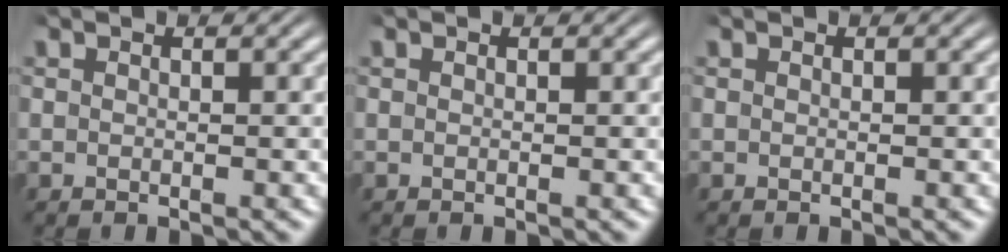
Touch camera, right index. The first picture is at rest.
{"total": 0.0}
{"total": 0.0}